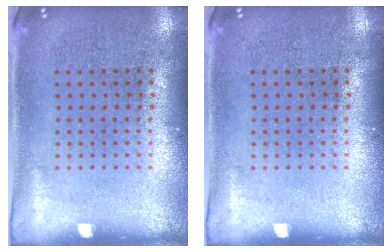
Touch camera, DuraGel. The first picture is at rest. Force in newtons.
{"total": 0.0}